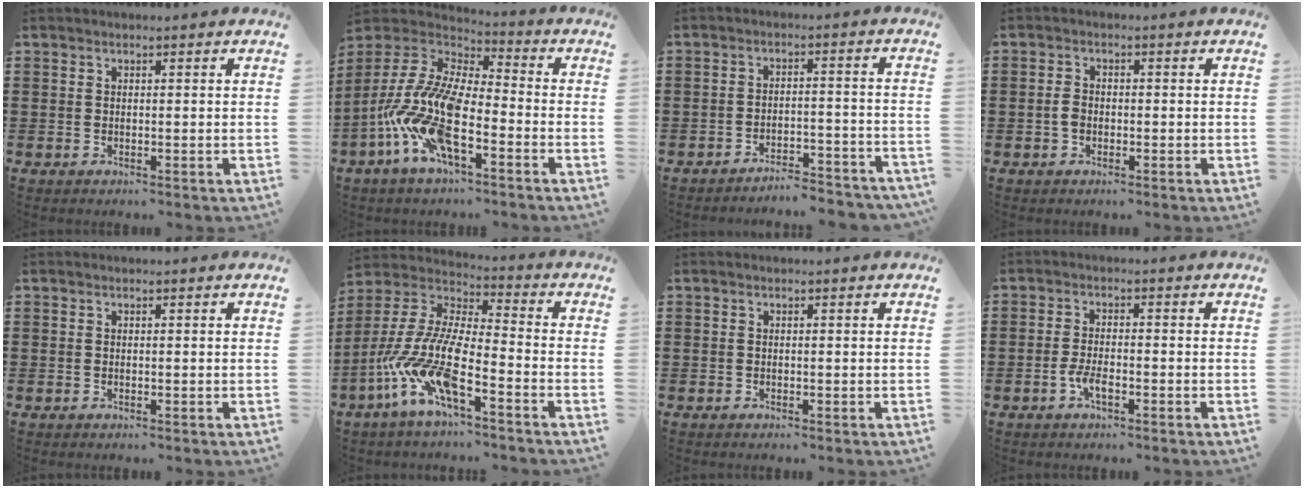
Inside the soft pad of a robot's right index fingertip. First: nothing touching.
{"total": 13.8, "force": [-6.6, 5.3, 10.9], "torque": [-0.278, -0.017, -0.143]}
{"total": 4.1, "force": [-4.1, 0.0, 0.6], "torque": [-0.016, -0.001, -0.085]}
{"total": 2.0, "force": [-0.5, 1.4, 1.4], "torque": [-0.035, 0.001, -0.011]}
{"total": 0.0}
{"total": 11.7, "force": [-7.9, 2.2, 8.4], "torque": [-0.222, -0.022, -0.170]}
{"total": 0.0}
{"total": 3.2, "force": [-1.6, 0.9, 2.6], "torque": [-0.066, -0.006, -0.034]}